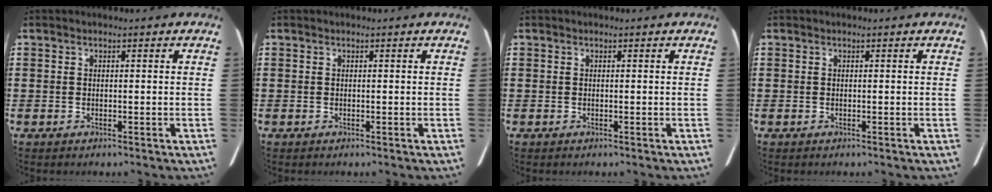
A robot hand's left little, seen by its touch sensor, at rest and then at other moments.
{"total": 0.0}
{"total": 0.0}
{"total": 0.0}